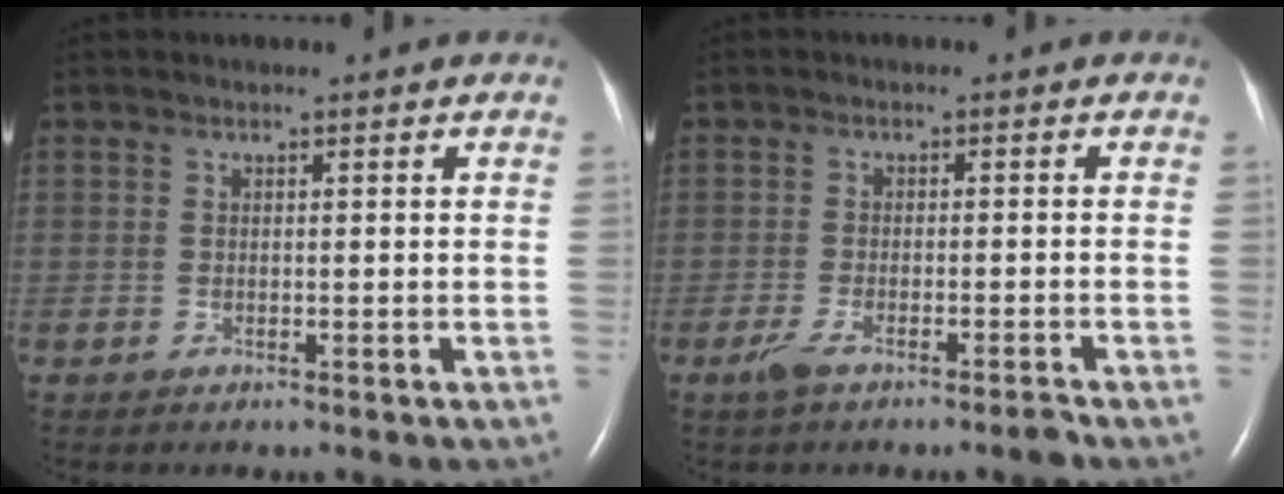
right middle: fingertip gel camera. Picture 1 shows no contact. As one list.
[{"total": 3.5, "force": [-2.6, 0.2, 2.3], "torque": [-0.045, -0.004, -0.050]}]